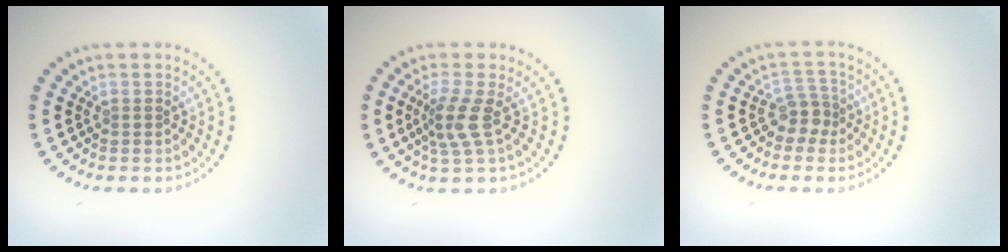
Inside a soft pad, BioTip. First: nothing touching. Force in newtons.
{"total": 2.9, "press": 2.2, "slide": 1.8}
{"total": 2.3, "press": 1.7, "slide": 1.4}